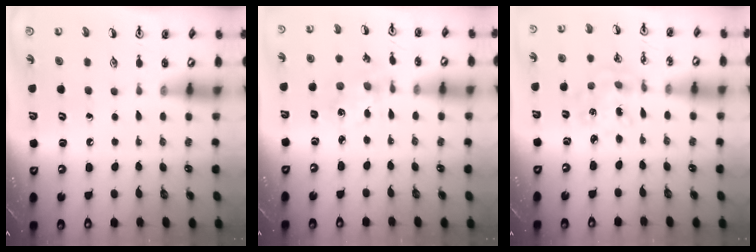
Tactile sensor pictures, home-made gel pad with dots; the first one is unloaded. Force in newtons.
{"total": 1.6, "press": 1.6, "slide": 0.2}
{"total": 2.1, "press": 2.1, "slide": 0.2}